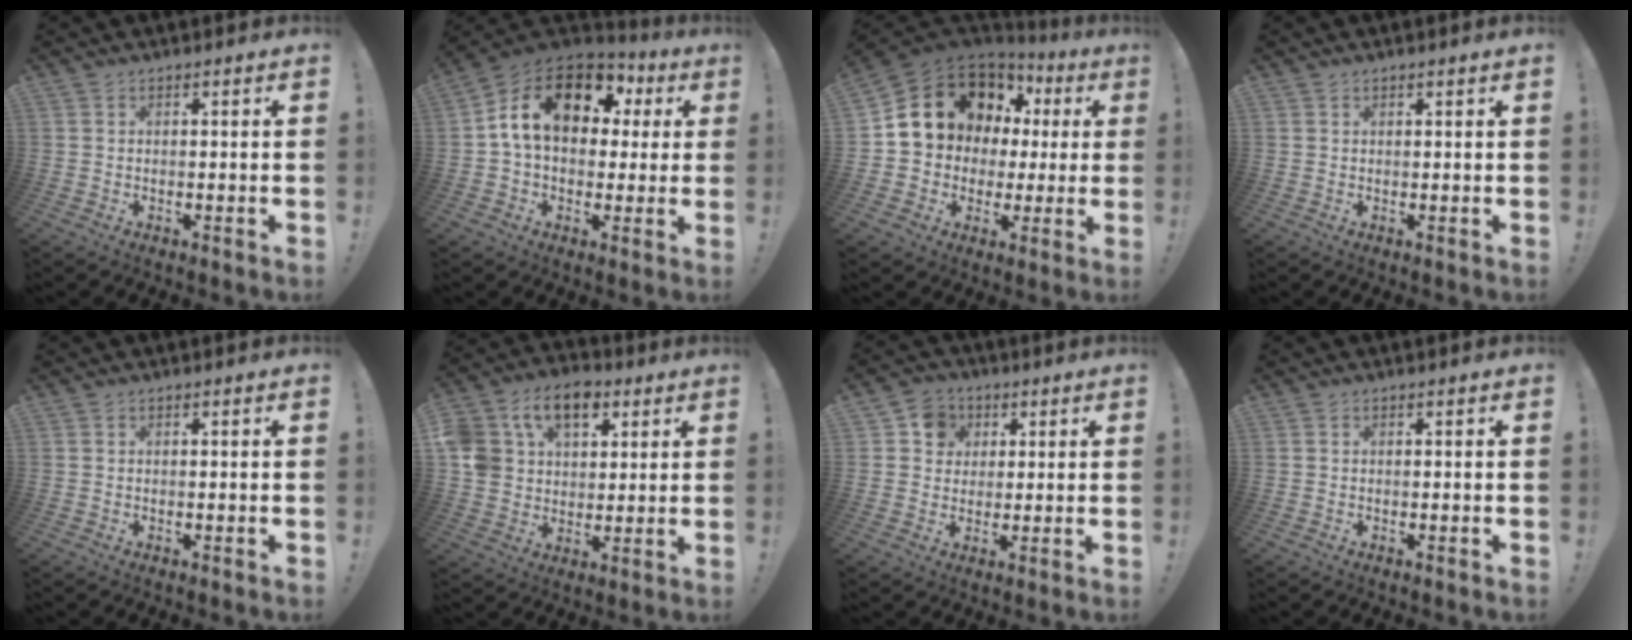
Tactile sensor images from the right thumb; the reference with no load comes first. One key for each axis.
{"total": 18.0, "fx": 5.3, "fy": 11.7, "fz": 12.5, "tx": -0.213, "ty": -0.001, "tz": 0.095}
{"total": 13.6, "fx": 5.4, "fy": 11.2, "fz": 5.6, "tx": -0.090, "ty": -0.032, "tz": 0.126}
{"total": 0.6, "fx": 0.6, "fy": 0.1, "fz": 0.3, "tx": -0.002, "ty": -0.002, "tz": 0.010}
{"total": 0.0}
{"total": 15.7, "fx": 7.1, "fy": 11.2, "fz": 8.5, "tx": -0.145, "ty": -0.021, "tz": 0.136}
{"total": 7.6, "fx": 2.0, "fy": 7.0, "fz": 2.2, "tx": -0.028, "ty": -0.003, "tz": 0.039}
{"total": 0.0}